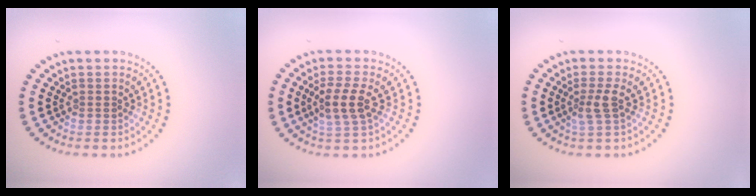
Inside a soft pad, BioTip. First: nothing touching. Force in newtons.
{"total": 3.0, "press": 2.6, "slide": 1.3}
{"total": 1.9, "press": 1.4, "slide": 1.2}